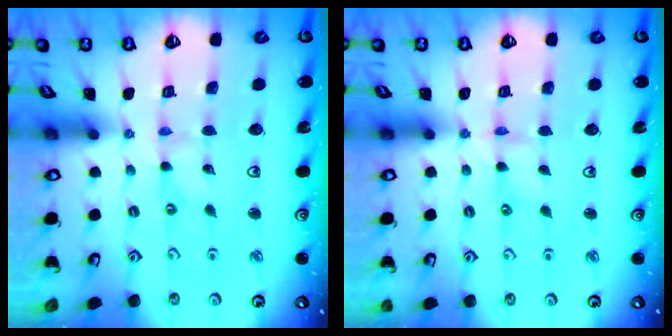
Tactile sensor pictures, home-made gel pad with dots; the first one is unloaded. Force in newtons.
{"total": 1.5, "press": 1.4, "slide": 0.3}